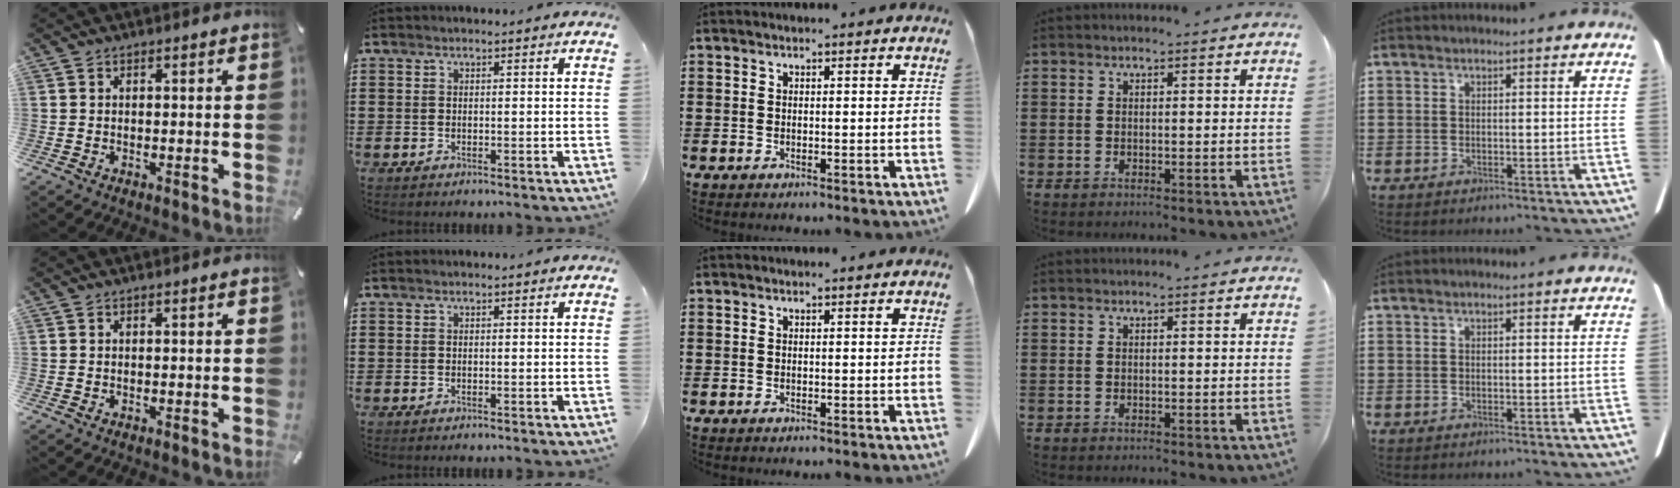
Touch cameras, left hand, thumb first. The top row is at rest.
{}